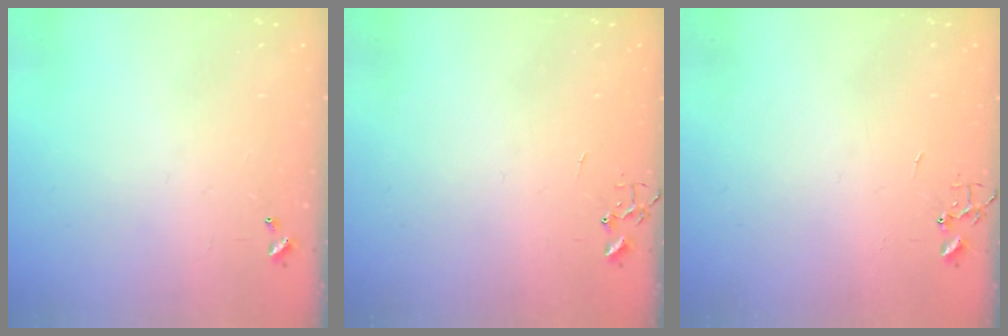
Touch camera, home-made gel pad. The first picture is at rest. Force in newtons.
{"total": 0.0}
{"total": 0.0}